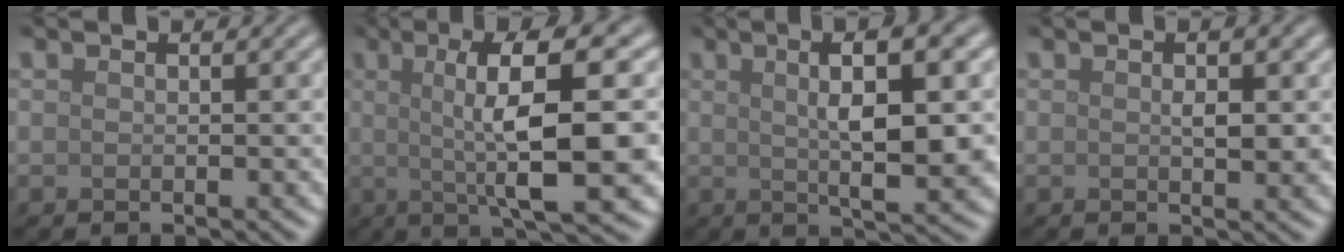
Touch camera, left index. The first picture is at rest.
{"total": 10.4, "force": [0.9, 2.4, 10.1], "torque": [-0.135, 0.008, 0.017]}
{"total": 7.9, "force": [1.5, 1.9, 7.5], "torque": [-0.105, 0.011, 0.022]}
{"total": 2.1, "force": [0.3, 0.7, 1.9], "torque": [-0.030, -0.001, 0.005]}